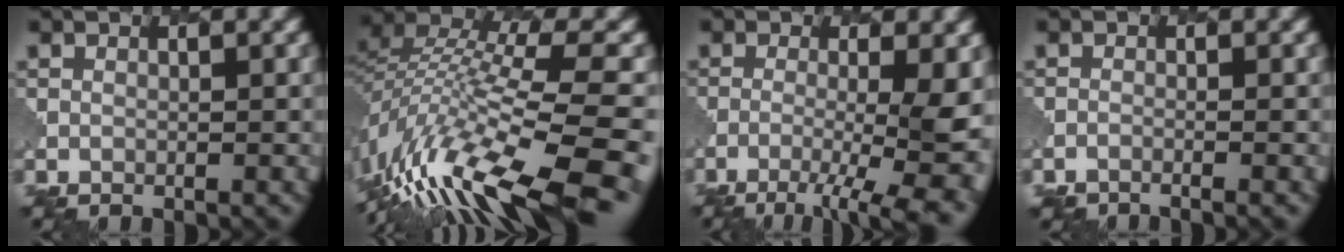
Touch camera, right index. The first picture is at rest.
{"total": 14.2, "force": [-9.0, 3.4, 10.5], "torque": [-0.220, 0.032, -0.160]}
{"total": 7.9, "force": [-3.1, 2.1, 6.9], "torque": [-0.112, -0.008, -0.046]}
{"total": 1.8, "force": [-1.6, 0.3, 0.7], "torque": [-0.008, 0.003, -0.033]}